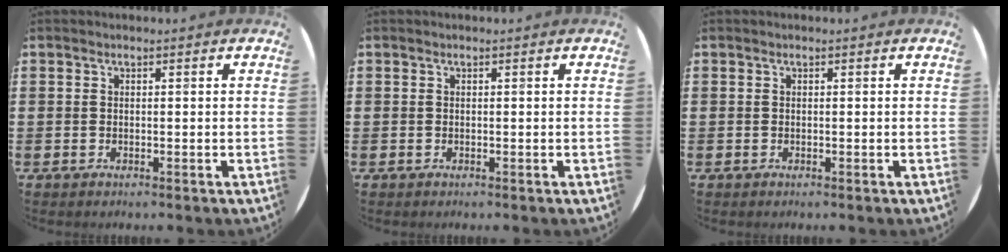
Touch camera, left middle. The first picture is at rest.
{"total": 0.0}
{"total": 0.0}